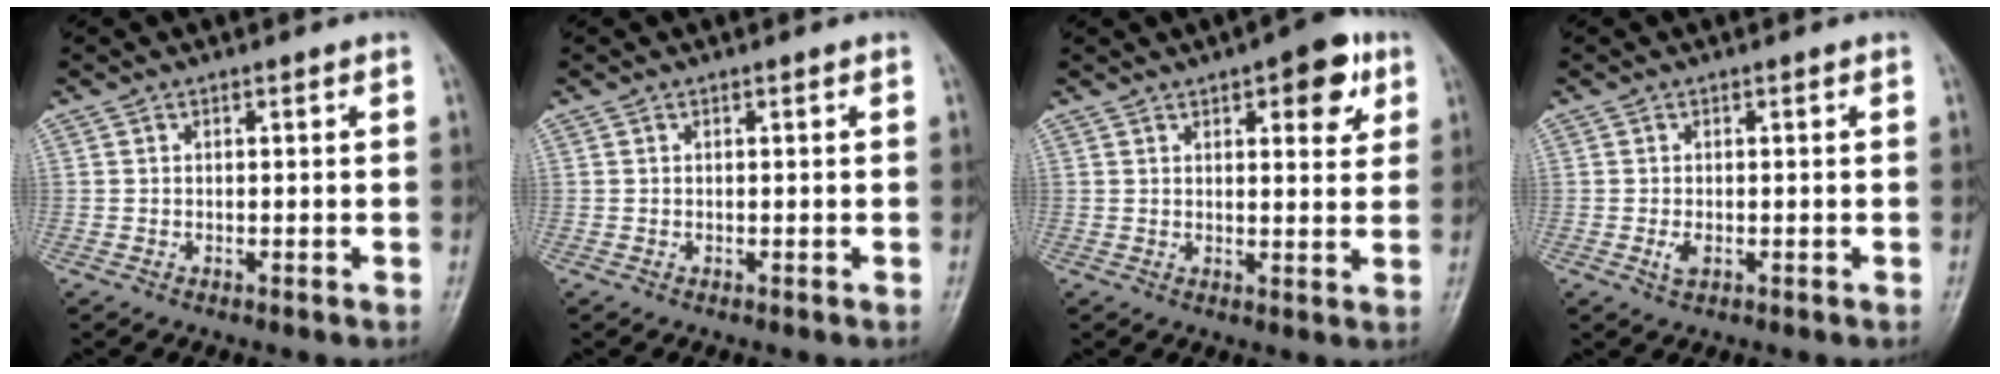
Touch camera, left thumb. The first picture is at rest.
{"total": 0.0}
{"total": 8.7, "force": [4.2, 3.5, 6.7], "torque": [-0.060, -0.013, 0.048]}
{"total": 1.8, "force": [-0.4, 1.0, 1.4], "torque": [-0.030, -0.004, -0.007]}